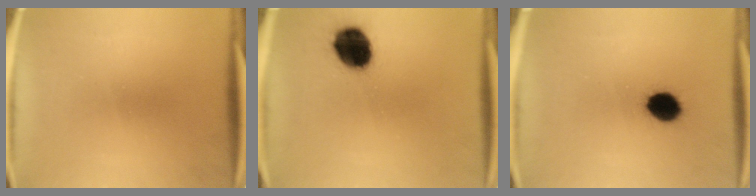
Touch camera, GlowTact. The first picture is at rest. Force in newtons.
{"total": 12.9}
{"total": 6.4}